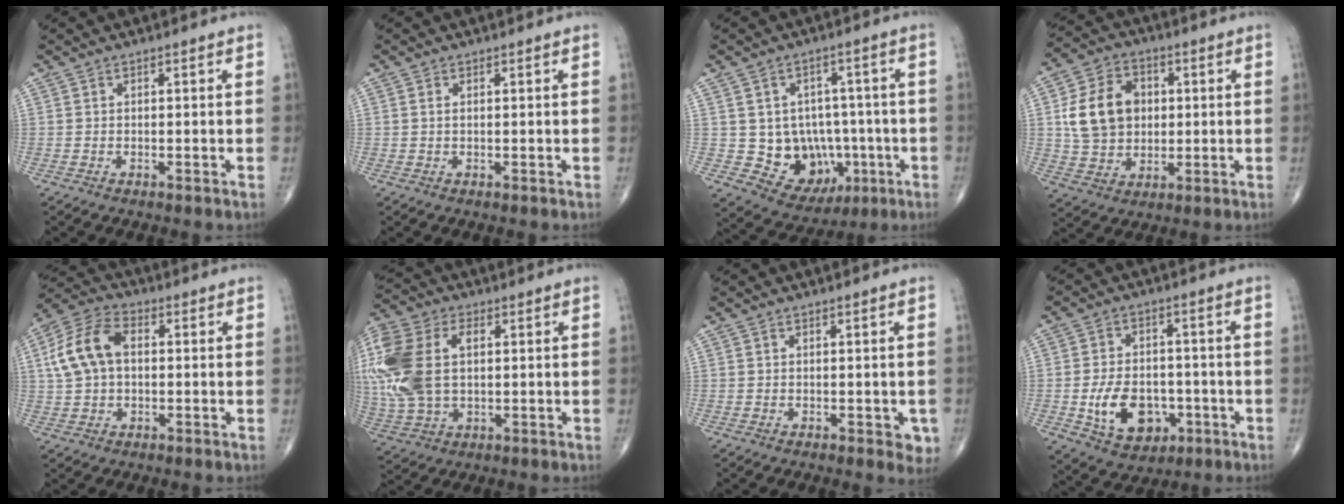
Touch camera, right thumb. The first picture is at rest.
{"total": 0.5, "force": [0.1, 0.2, 0.5], "torque": [-0.012, 0.001, 0.003]}
{"total": 12.7, "force": [-2.2, 10.7, 6.5], "torque": [-0.044, 0.021, -0.009]}
{"total": 13.5, "force": [1.9, 10.6, 8.1], "torque": [-0.119, 0.007, 0.035]}
{"total": 11.1, "force": [1.4, 7.2, 8.3], "torque": [-0.167, 0.029, 0.020]}
{"total": 19.6, "force": [2.4, 12.3, 15.1], "torque": [-0.373, 0.007, 0.046]}
{"total": 3.0, "force": [-0.6, 1.8, 2.3], "torque": [-0.007, -0.001, -0.005]}
{"total": 12.3, "force": [-3.5, 8.1, 8.5], "torque": [-0.132, 0.012, -0.051]}